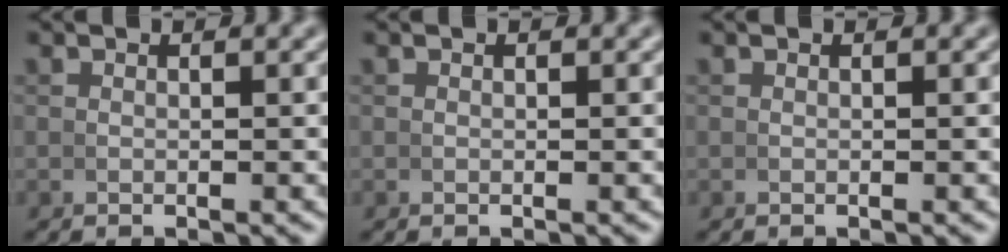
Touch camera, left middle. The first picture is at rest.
{"total": 0.0}
{"total": 0.0}